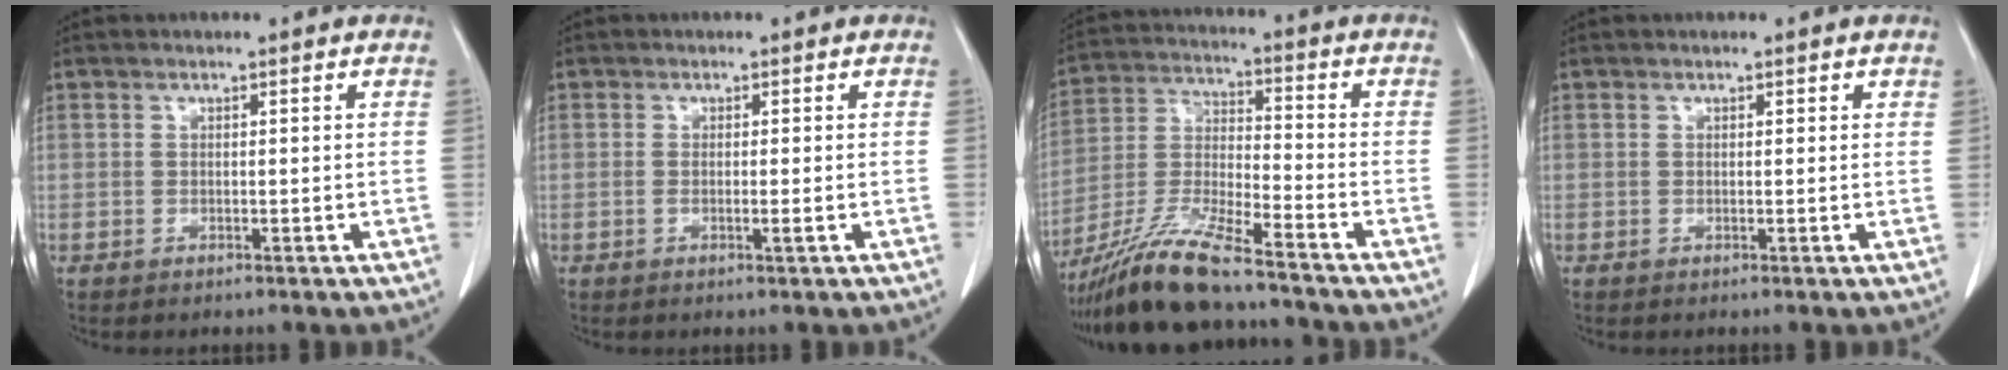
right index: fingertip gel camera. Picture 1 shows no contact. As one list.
[{"total": 1.3, "force": [-0.3, 0.0, 1.3], "torque": [-0.024, -0.003, -0.005]}, {"total": 13.3, "force": [-11.1, 0.5, 7.3], "torque": [-0.151, -0.023, -0.205]}, {"total": 0.5, "force": [0.4, 0.3, 0.2], "torque": [0.000, 0.000, 0.001]}]